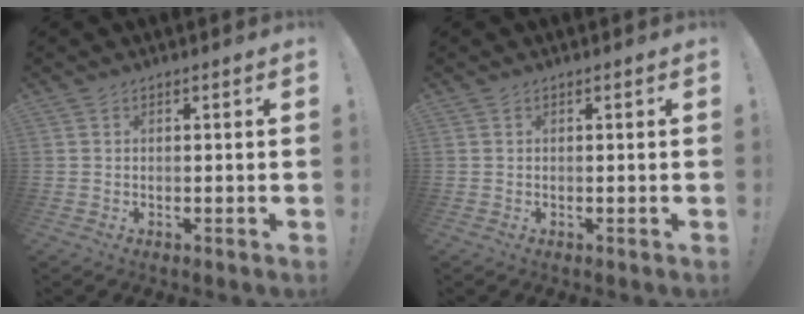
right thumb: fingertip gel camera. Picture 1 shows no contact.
{"total": 0.0}